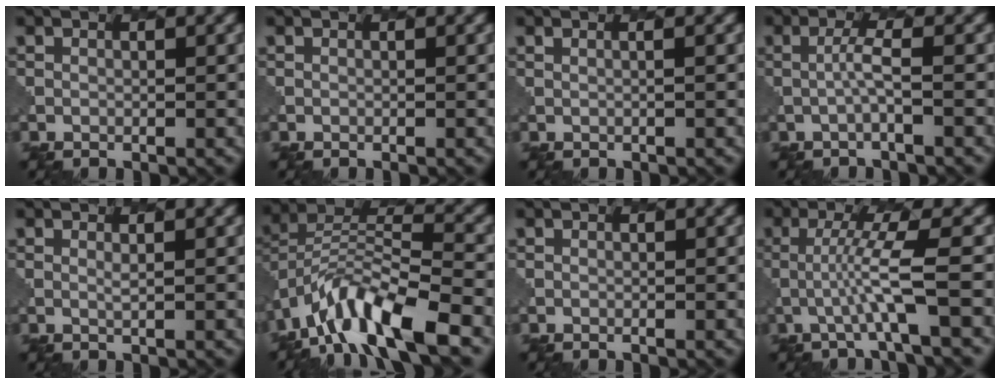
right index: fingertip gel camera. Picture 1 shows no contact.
{"total": 0.0}
{"total": 1.2, "force": [0.5, 0.6, 0.9], "torque": [-0.006, -0.004, 0.001]}
{"total": 1.7, "force": [-0.2, 0.2, 1.7], "torque": [-0.034, 0.002, -0.008]}
{"total": 0.7, "force": [0.5, 0.2, 0.4], "torque": [-0.006, -0.003, 0.008]}
{"total": 9.9, "force": [-6.4, 3.2, 6.9], "torque": [-0.118, 0.003, -0.129]}
{"total": 0.0}
{"total": 4.0, "force": [-0.8, 0.1, 3.9], "torque": [-0.072, 0.006, -0.022]}